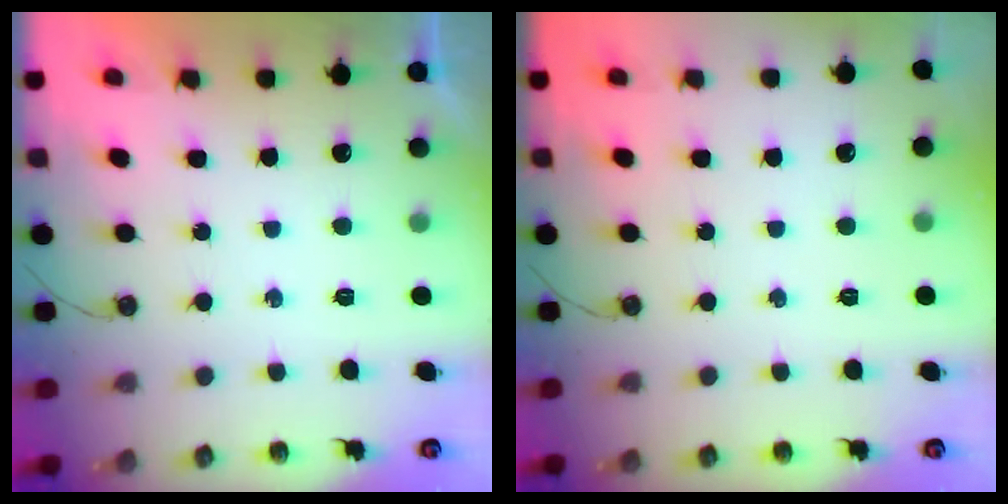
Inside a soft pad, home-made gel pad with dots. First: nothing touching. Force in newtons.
{"total": 0.0}